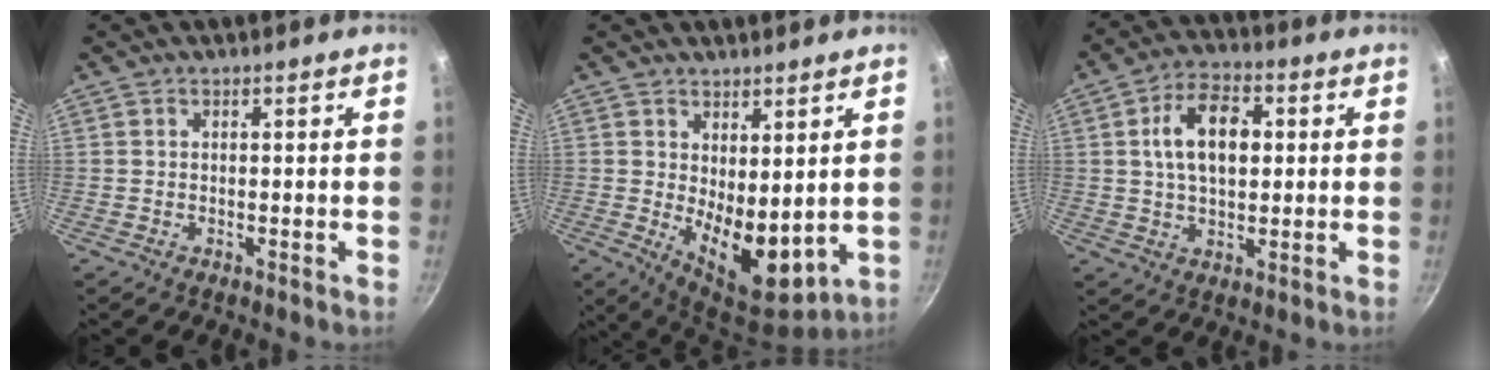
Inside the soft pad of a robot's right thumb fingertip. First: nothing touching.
{"total": 10.7, "force": [1.3, 5.6, 9.1], "torque": [-0.110, -0.040, 0.036]}
{"total": 11.3, "force": [1.9, 6.9, 8.7], "torque": [-0.131, 0.012, 0.025]}